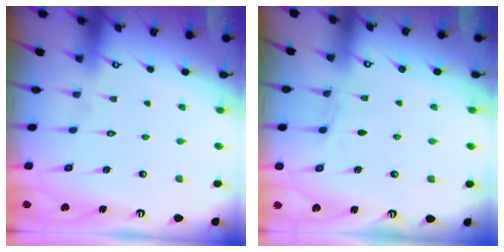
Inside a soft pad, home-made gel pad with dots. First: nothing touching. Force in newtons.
{"total": 3.4, "press": 3.4, "slide": 0.4}